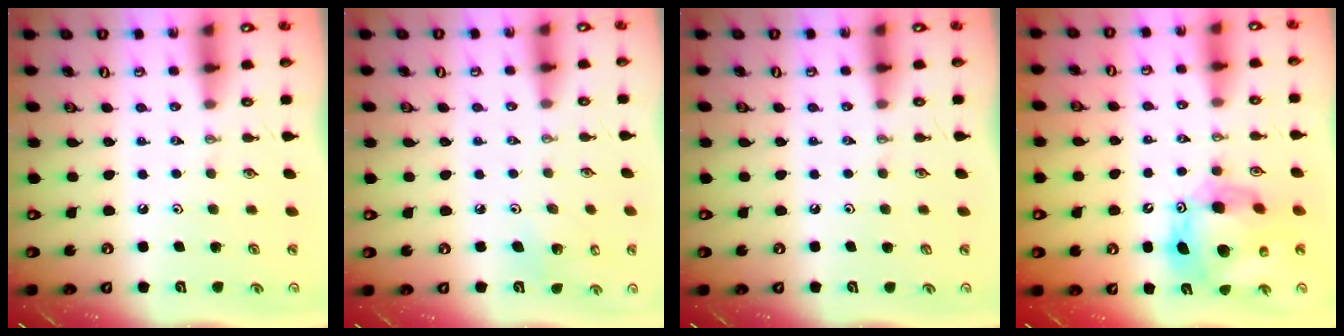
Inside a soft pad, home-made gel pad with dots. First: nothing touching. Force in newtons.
{"total": 5.0, "press": 4.5, "slide": 2.3}
{"total": 1.1, "press": 0.1, "slide": 1.1}
{"total": 16.5, "press": 16.4, "slide": 1.7}